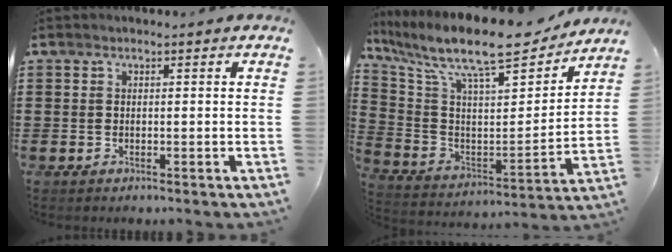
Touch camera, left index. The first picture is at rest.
{"total": 13.3, "force": [10.7, 2.7, 7.4], "torque": [-0.169, -0.072, 0.178]}